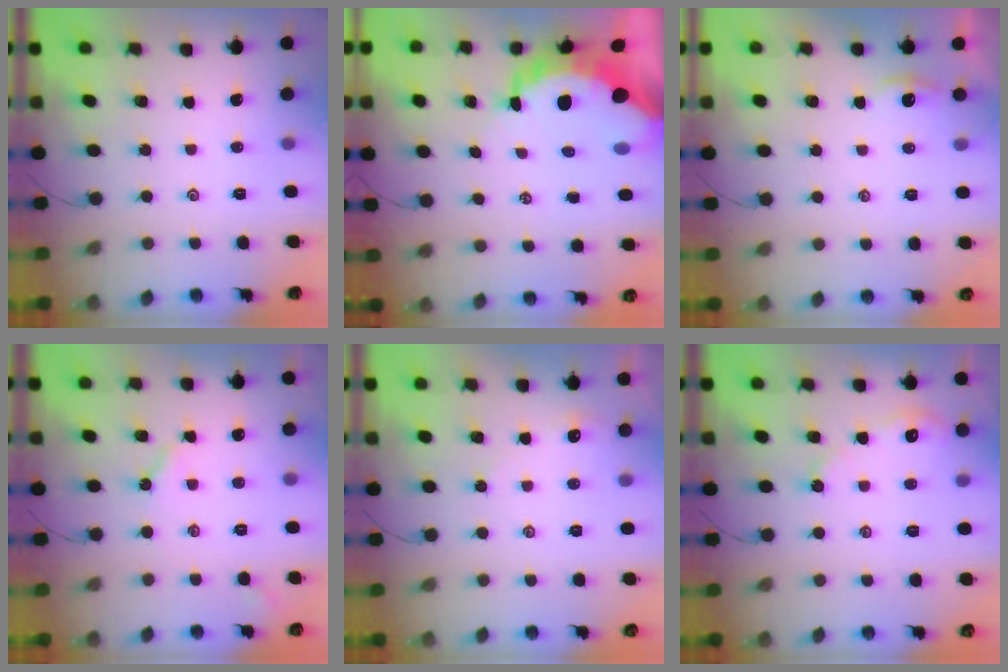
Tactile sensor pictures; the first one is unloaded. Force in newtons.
{"total": 12.6, "press": 12.5, "slide": 1.4}
{"total": 2.0, "press": 2.0, "slide": 0.1}
{"total": 3.6, "press": 3.6, "slide": 0.3}
{"total": 2.2, "press": 2.2, "slide": 0.3}
{"total": 3.4, "press": 3.4, "slide": 0.4}